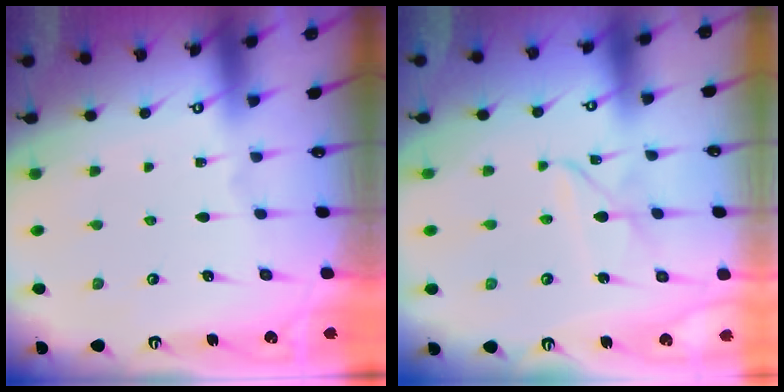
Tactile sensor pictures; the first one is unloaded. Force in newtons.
{"total": 3.5, "press": 3.5, "slide": 0.3}